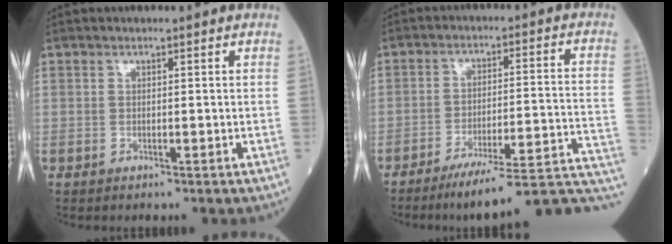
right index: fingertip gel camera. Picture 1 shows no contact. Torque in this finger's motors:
{"motor_torque": [-0.31, -0.51, -0.04, 0.00]}